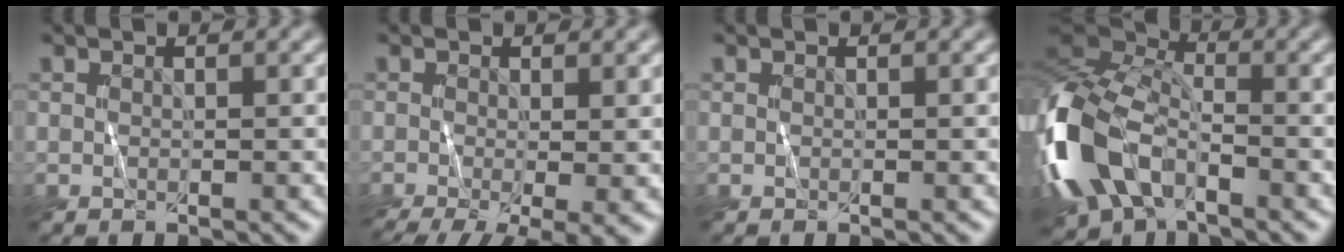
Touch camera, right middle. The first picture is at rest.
{"total": 7.1, "force": [-3.2, 2.0, 6.0], "torque": [-0.094, -0.013, -0.046]}
{"total": 0.0}
{"total": 12.8, "force": [-4.9, 7.1, 9.4], "torque": [-0.220, -0.004, -0.104]}